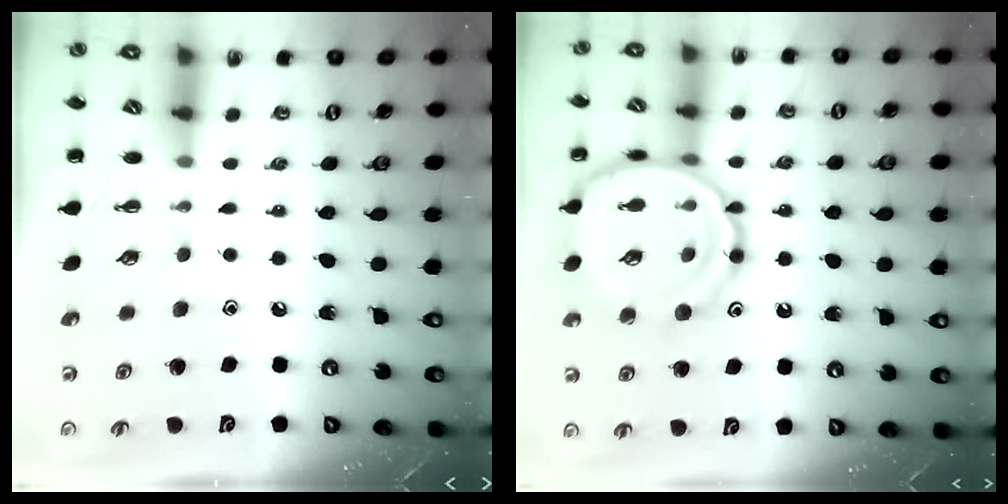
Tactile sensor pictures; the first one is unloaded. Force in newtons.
{"total": 19.3, "press": 19.3, "slide": 1.6}